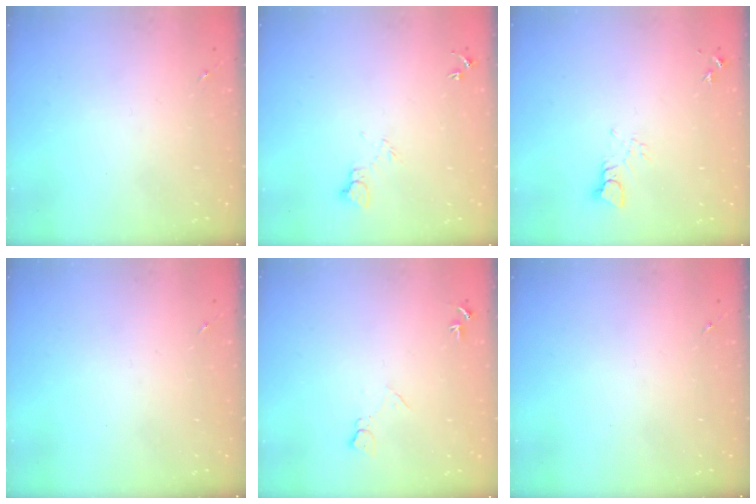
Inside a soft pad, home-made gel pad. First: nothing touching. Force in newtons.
{"total": 5.6, "press": 5.6, "slide": 0.6}
{"total": 3.2, "press": 3.2, "slide": 0.3}
{"total": 0.0}
{"total": 7.4, "press": 7.3, "slide": 0.9}
{"total": 0.0}